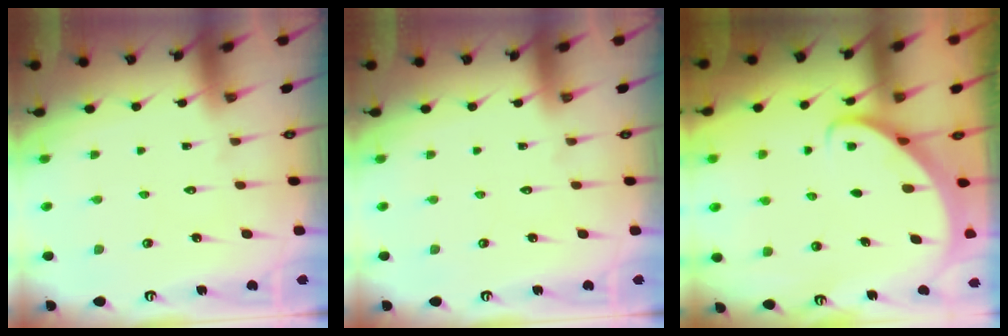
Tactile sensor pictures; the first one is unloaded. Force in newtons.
{"total": 0.0}
{"total": 2.6, "press": 2.6, "slide": 0.2}